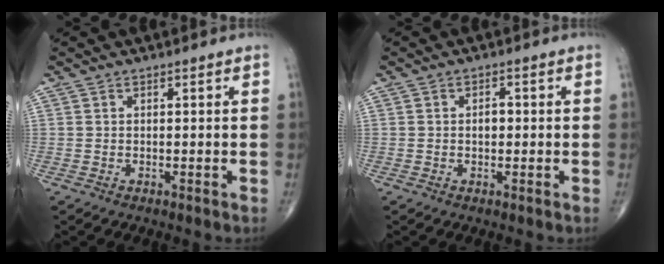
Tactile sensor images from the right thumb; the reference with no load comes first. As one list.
[{"total": 1.9, "force": [-0.1, 1.2, 1.5], "torque": [-0.018, 0.003, -0.003]}]